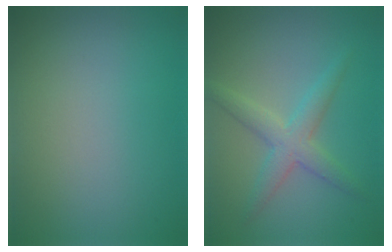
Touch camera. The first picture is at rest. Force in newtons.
{"total": 3.3, "press": 3.3, "slide": 0.2}